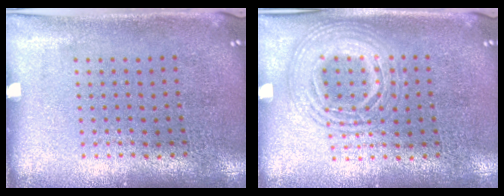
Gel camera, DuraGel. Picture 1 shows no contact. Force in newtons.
{"total": 2.1, "press": 2.0, "slide": 0.3}